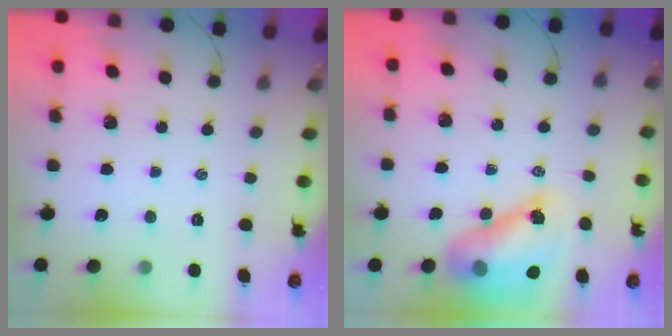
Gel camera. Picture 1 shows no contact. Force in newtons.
{"total": 13.5, "press": 12.9, "slide": 3.7}